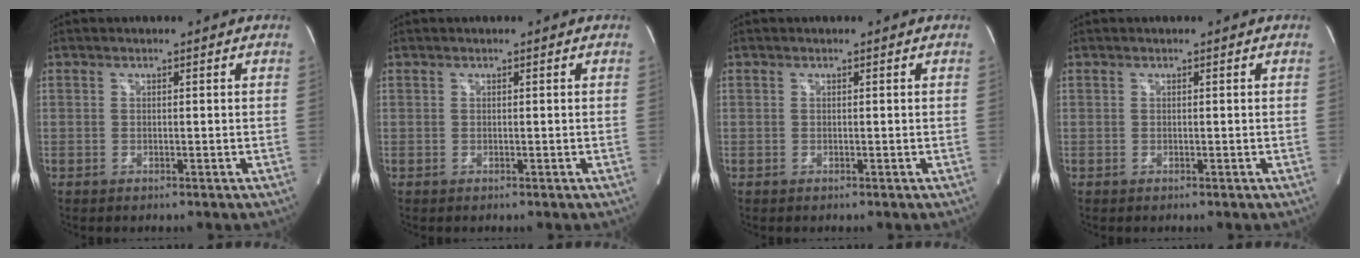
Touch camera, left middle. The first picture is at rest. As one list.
[{"total": 0.0}, {"total": 0.0}, {"total": 0.0}]